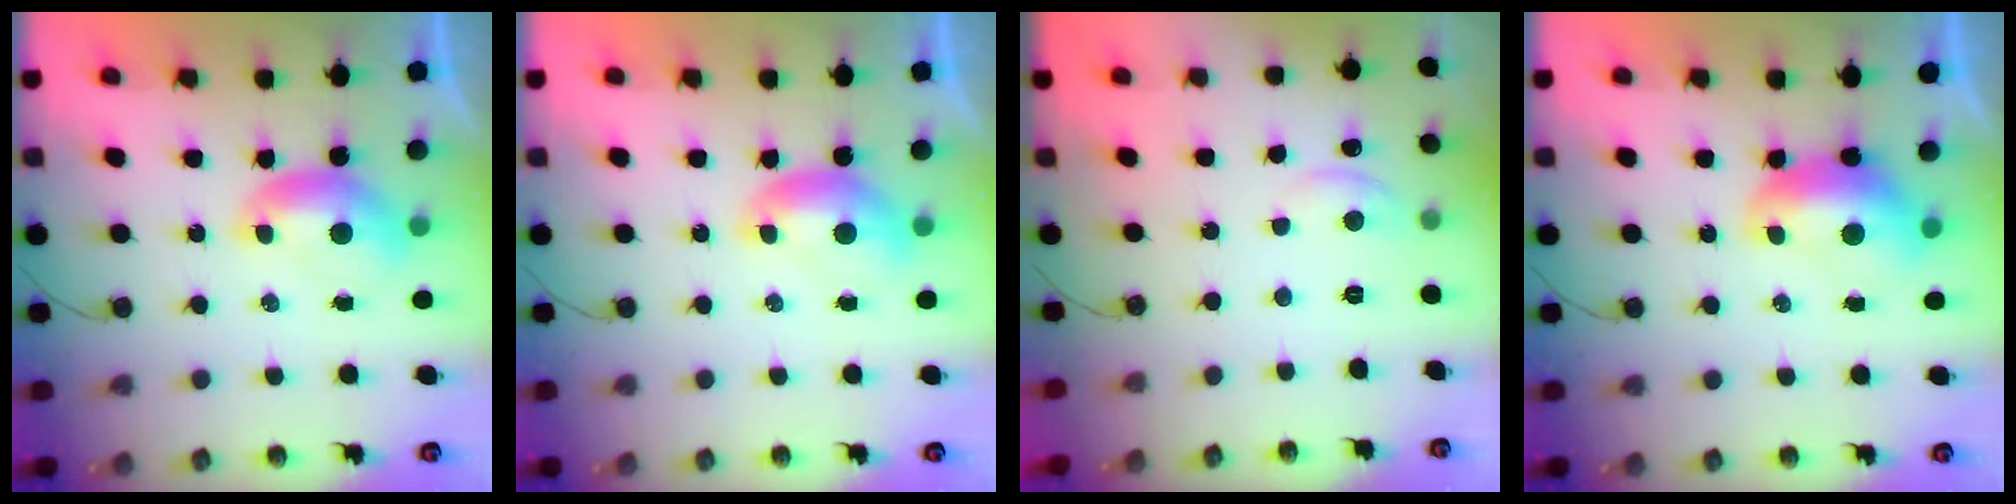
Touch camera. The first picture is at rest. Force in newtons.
{"total": 0.0}
{"total": 0.6, "press": 0.0, "slide": 0.6}
{"total": 1.9, "press": 1.8, "slide": 0.6}